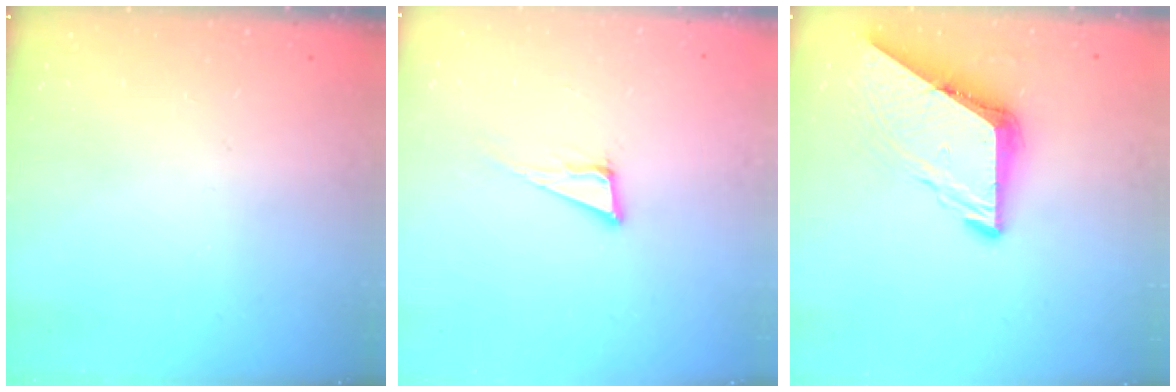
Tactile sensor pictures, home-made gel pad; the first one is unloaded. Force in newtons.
{"total": 7.4, "press": 6.9, "slide": 2.6}
{"total": 9.1, "press": 9.0, "slide": 1.1}